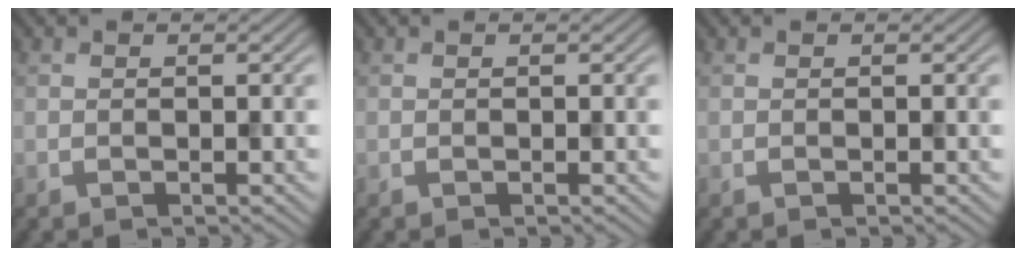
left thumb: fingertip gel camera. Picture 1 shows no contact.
{"total": 0.0}
{"total": 0.0}